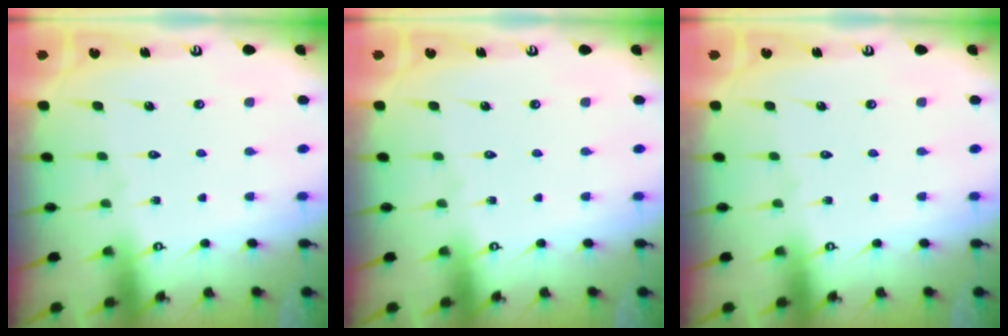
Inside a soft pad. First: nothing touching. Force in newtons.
{"total": 0.0}
{"total": 0.0}